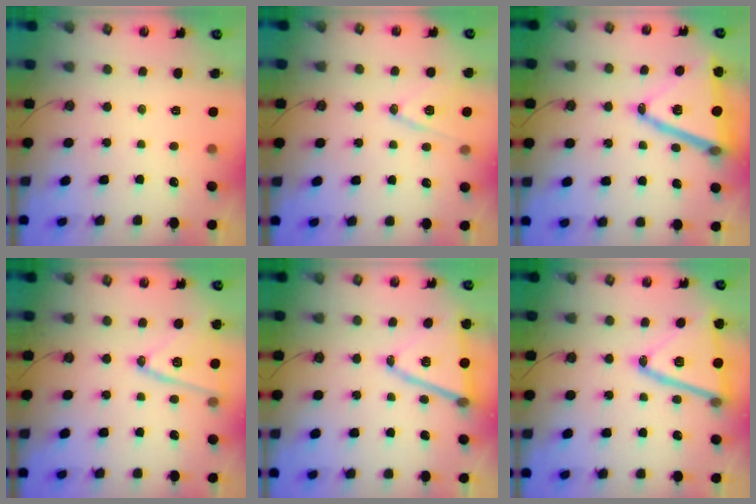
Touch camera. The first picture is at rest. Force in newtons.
{"total": 12.2, "press": 11.7, "slide": 3.4}
{"total": 20.5, "press": 20.1, "slide": 3.9}
{"total": 15.1, "press": 14.9, "slide": 2.6}
{"total": 14.5, "press": 14.0, "slide": 3.8}
{"total": 21.0, "press": 20.7, "slide": 3.5}